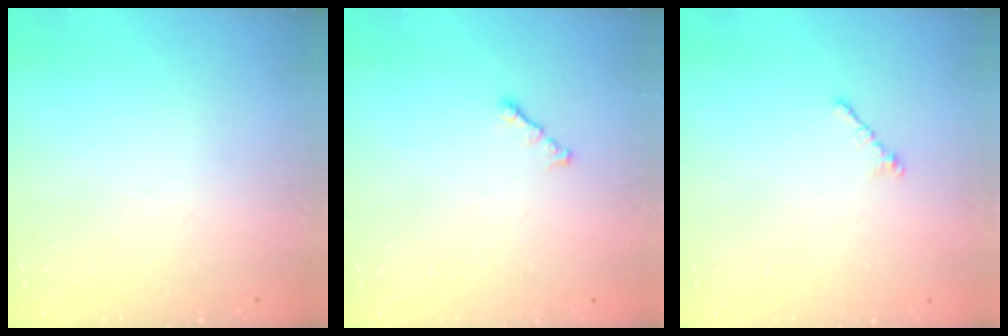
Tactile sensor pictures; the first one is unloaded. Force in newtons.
{"total": 1.2, "press": 1.1, "slide": 0.5}
{"total": 0.9, "press": 0.7, "slide": 0.5}